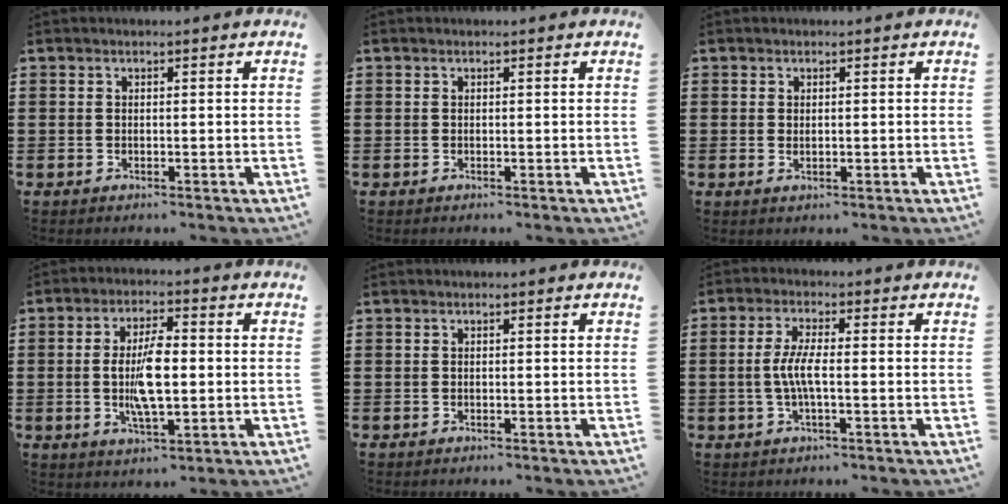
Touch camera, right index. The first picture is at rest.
{"total": 0.0}
{"total": 0.6, "force": [0.2, 0.3, 0.5], "torque": [-0.011, 0.003, 0.003]}
{"total": 8.0, "force": [-0.5, 2.9, 7.4], "torque": [-0.153, -0.001, -0.013]}
{"total": 0.0}
{"total": 4.6, "force": [-0.7, 0.9, 4.4], "torque": [-0.101, -0.005, -0.023]}